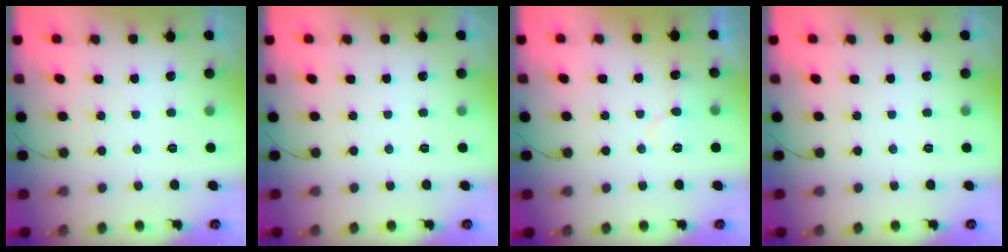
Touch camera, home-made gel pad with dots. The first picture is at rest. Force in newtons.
{"total": 0.0}
{"total": 6.0, "press": 6.0, "slide": 0.2}
{"total": 0.0}